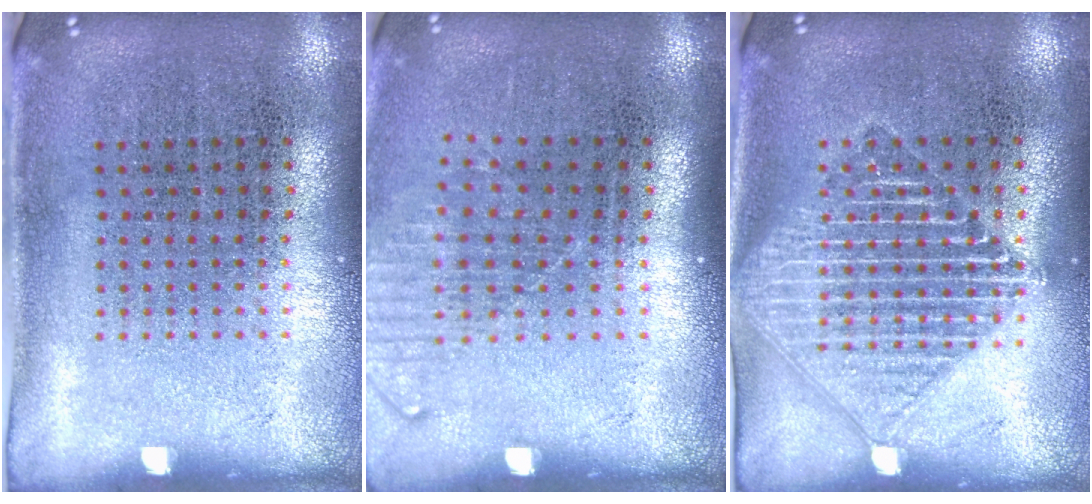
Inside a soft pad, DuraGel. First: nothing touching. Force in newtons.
{"total": 1.3, "press": 1.1, "slide": 0.8}
{"total": 2.1, "press": 2.1, "slide": 0.3}